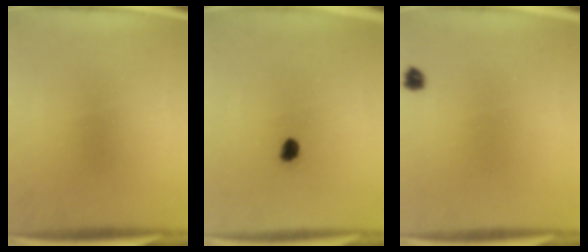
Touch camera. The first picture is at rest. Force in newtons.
{"total": 3.0}
{"total": 1.4}